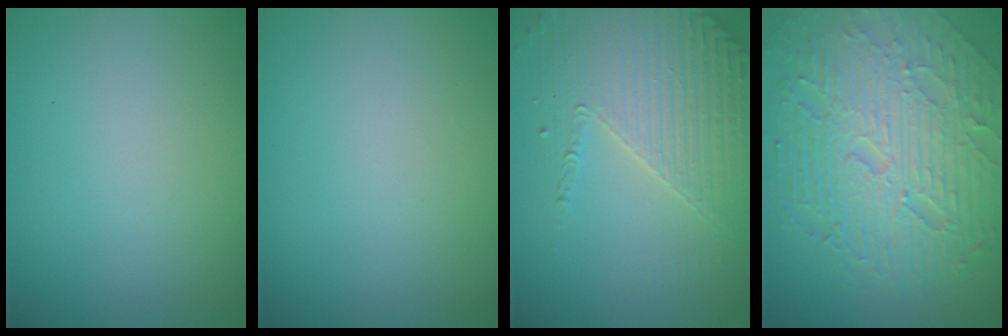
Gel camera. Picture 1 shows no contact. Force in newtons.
{"total": 0.0}
{"total": 4.1, "press": 3.3, "slide": 2.4}
{"total": 9.5, "press": 6.2, "slide": 7.2}